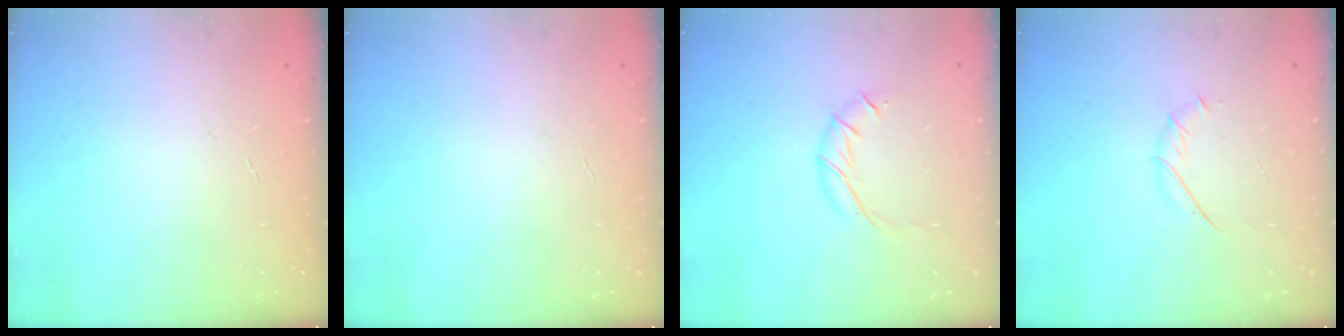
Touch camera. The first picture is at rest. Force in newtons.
{"total": 0.0}
{"total": 8.6, "press": 8.4, "slide": 1.4}
{"total": 2.7, "press": 2.6, "slide": 0.8}